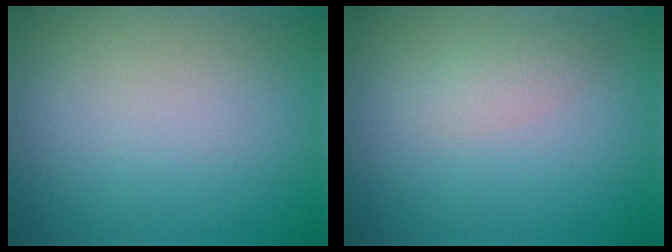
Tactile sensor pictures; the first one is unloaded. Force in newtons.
{"total": 1.5, "press": 1.5, "slide": 0.1}